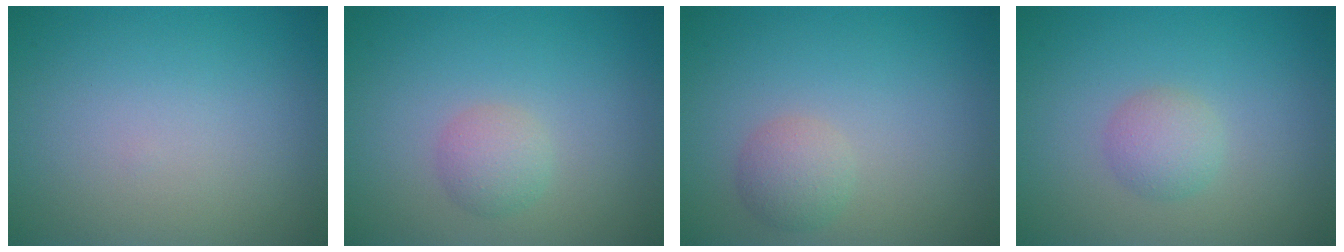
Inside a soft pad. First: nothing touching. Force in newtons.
{"total": 1.9, "press": 1.9, "slide": 0.1}
{"total": 2.0, "press": 2.0, "slide": 0.0}
{"total": 2.0, "press": 2.0, "slide": 0.0}